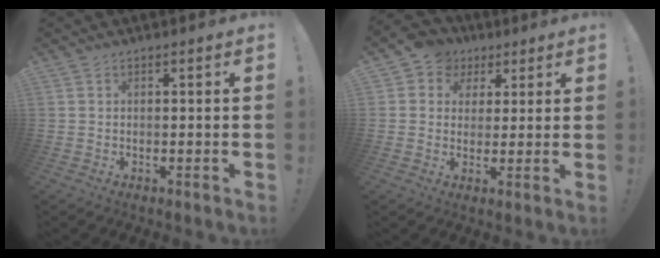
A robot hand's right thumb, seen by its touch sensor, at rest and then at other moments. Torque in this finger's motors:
{"motor_torque": [0.51, 0.93, 0.33, 0.09, 0.15]}